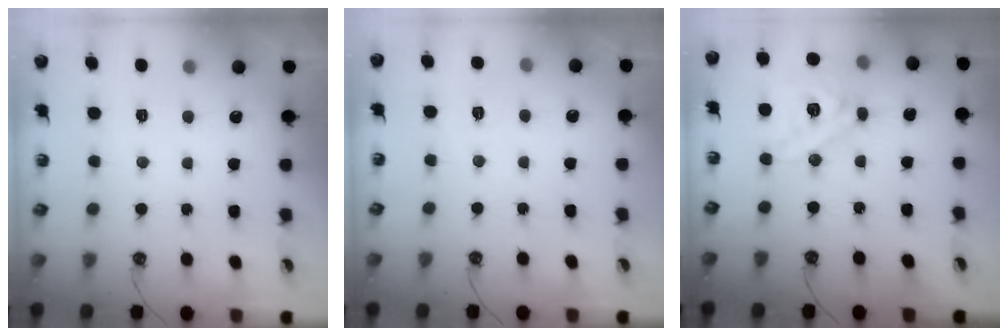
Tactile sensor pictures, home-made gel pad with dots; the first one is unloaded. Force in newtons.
{"total": 4.2, "press": 4.2, "slide": 0.6}
{"total": 16.5, "press": 16.2, "slide": 2.9}